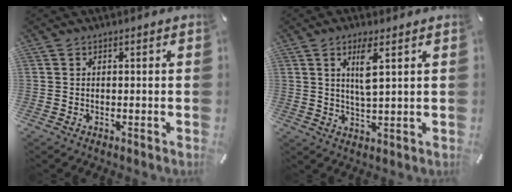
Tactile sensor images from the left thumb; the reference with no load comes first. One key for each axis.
{"total": 6.4, "fx": 2.6, "fy": 1.4, "fz": 5.7, "tx": -0.103, "ty": -0.005, "tz": 0.039}